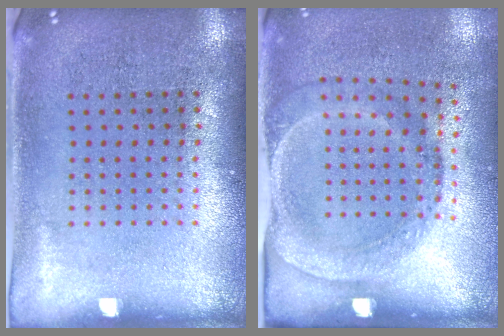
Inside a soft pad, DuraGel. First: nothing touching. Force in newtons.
{"total": 1.8, "press": 1.2, "slide": 1.4}